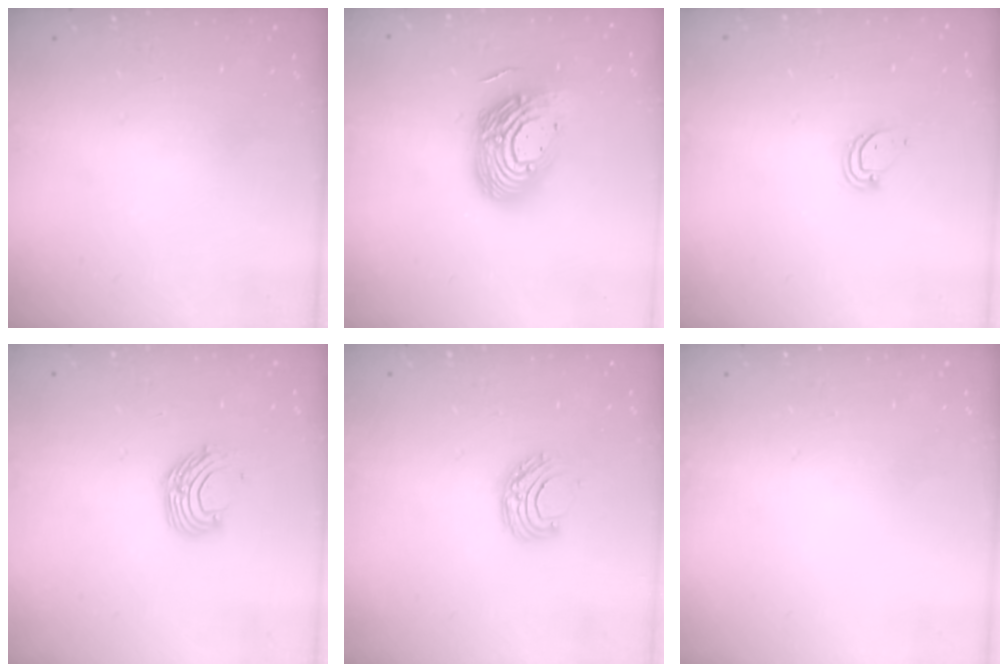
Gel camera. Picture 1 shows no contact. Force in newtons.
{"total": 17.0, "press": 16.9, "slide": 1.3}
{"total": 3.4, "press": 3.4, "slide": 0.4}
{"total": 8.8, "press": 8.8, "slide": 0.9}
{"total": 6.4, "press": 6.3, "slide": 0.6}
{"total": 0.0}